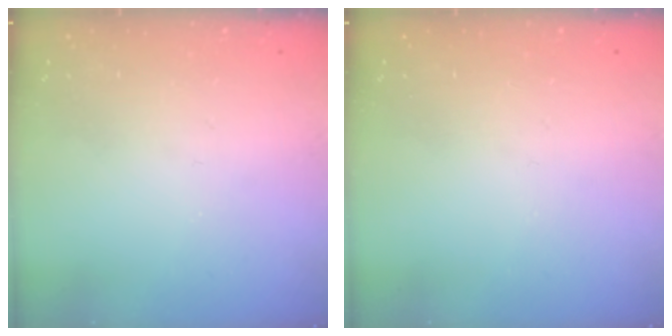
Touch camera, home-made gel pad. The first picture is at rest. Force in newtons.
{"total": 0.0}